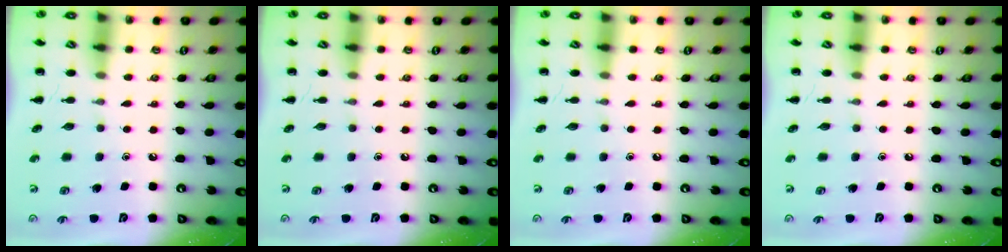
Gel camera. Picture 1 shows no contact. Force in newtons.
{"total": 0.0}
{"total": 0.0}
{"total": 0.0}